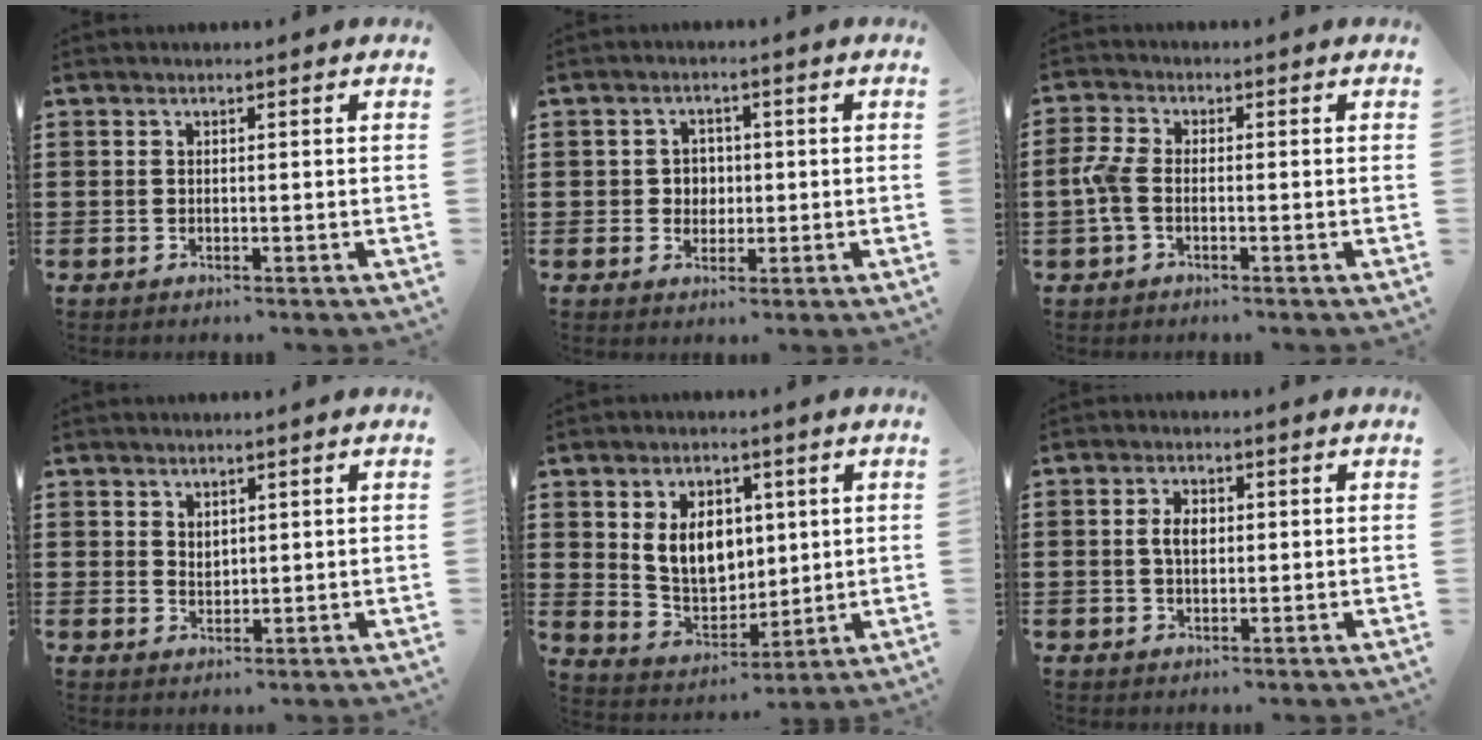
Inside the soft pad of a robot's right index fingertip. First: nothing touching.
{"total": 2.7, "force": [-0.1, 2.6, 0.9], "torque": [-0.028, 0.010, -0.006]}
{"total": 3.6, "force": [-1.1, 1.9, 2.9], "torque": [-0.089, -0.008, -0.031]}
{"total": 1.9, "force": [1.6, 1.1, 0.2], "torque": [-0.006, 0.004, 0.031]}
{"total": 8.3, "force": [2.1, 5.9, 5.4], "torque": [-0.107, 0.005, 0.034]}
{"total": 3.1, "force": [0.3, 1.9, 2.4], "torque": [-0.050, 0.010, 0.003]}